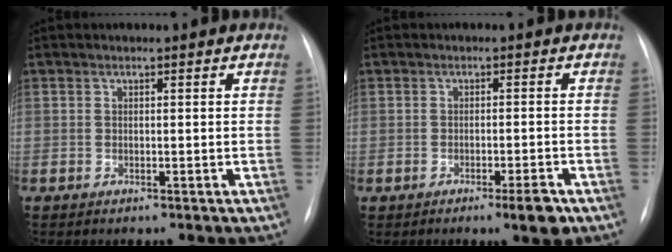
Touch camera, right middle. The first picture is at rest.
{"total": 3.4, "force": [-2.1, 0.0, 2.7], "torque": [-0.032, -0.004, -0.029]}